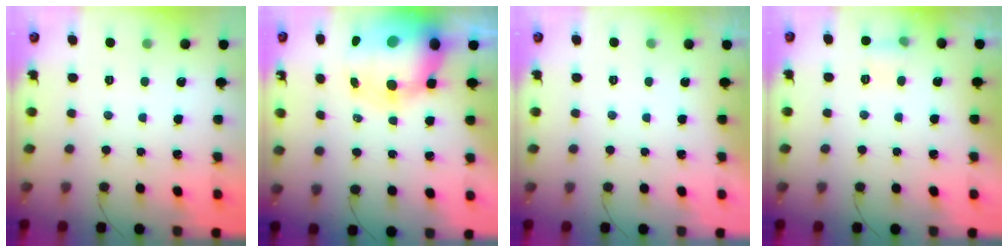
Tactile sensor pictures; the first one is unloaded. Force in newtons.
{"total": 18.2, "press": 17.7, "slide": 4.5}
{"total": 0.0}
{"total": 6.2, "press": 5.7, "slide": 2.3}